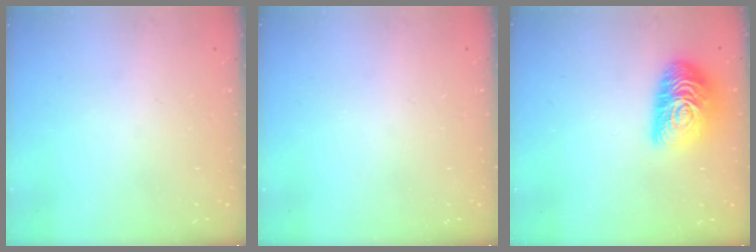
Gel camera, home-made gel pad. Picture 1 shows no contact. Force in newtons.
{"total": 0.0}
{"total": 16.2, "press": 16.2, "slide": 0.9}